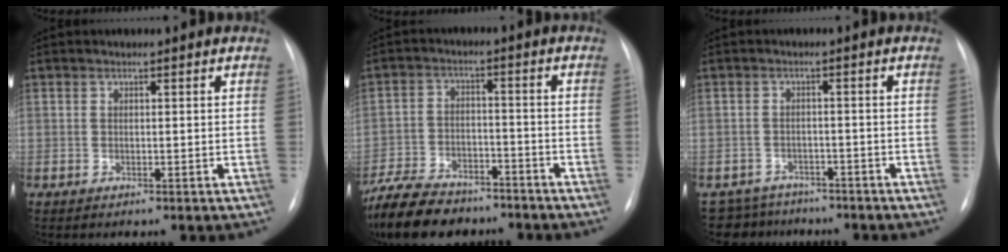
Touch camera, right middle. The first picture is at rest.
{"total": 15.3, "force": [-12.5, 5.9, 6.4], "torque": [-0.138, -0.005, -0.201]}
{"total": 6.4, "force": [-5.7, 2.8, -0.3], "torque": [0.007, 0.014, -0.079]}